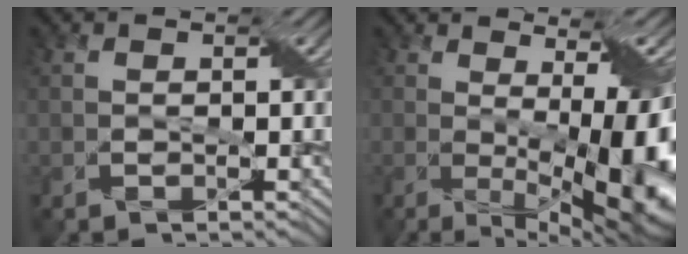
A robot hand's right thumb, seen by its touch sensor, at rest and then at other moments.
{"total": 11.5, "force": [-1.3, 3.1, 11.0], "torque": [-0.154, -0.015, -0.012]}